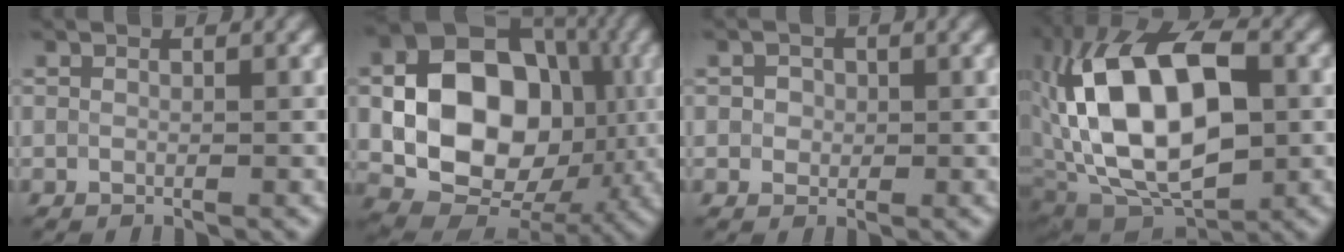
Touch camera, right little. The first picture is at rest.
{"total": 15.7, "force": [-0.1, 11.8, 10.3], "torque": [-0.146, 0.006, -0.002]}
{"total": 1.8, "force": [0.5, 1.5, 0.8], "torque": [-0.002, 0.011, -0.001]}
{"total": 16.2, "force": [1.1, 9.5, 13.1], "torque": [-0.221, 0.014, 0.014]}